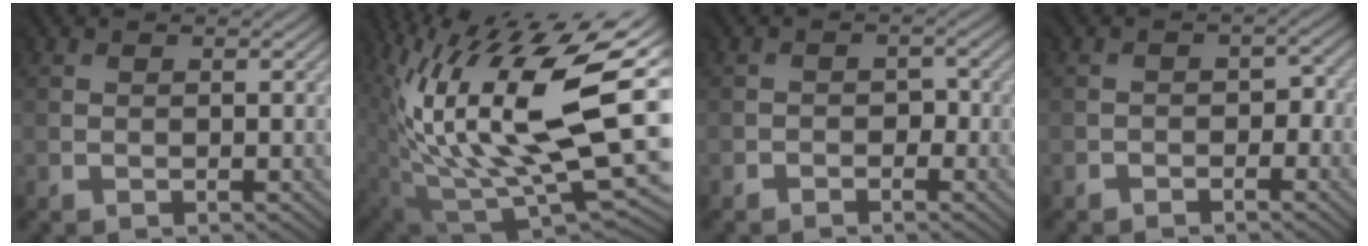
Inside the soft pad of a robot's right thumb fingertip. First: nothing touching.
{"total": 18.3, "force": [4.4, 8.0, 15.9], "torque": [-0.284, -0.003, 0.085]}
{"total": 1.4, "force": [-1.0, 0.9, -0.2], "torque": [0.014, 0.002, -0.017]}
{"total": 1.7, "force": [-1.3, 1.0, 0.3], "torque": [0.006, 0.002, -0.021]}